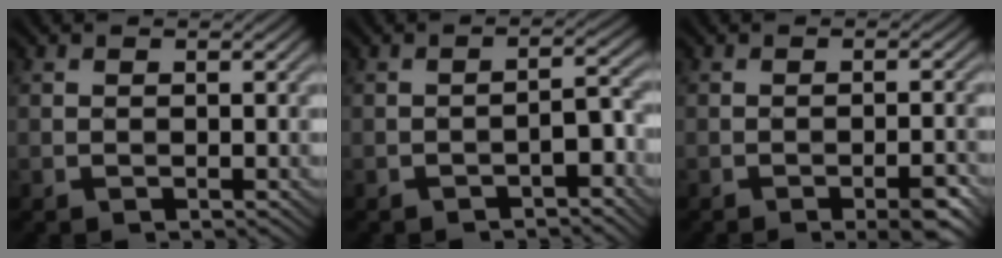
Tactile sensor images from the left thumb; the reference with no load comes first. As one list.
[{"total": 2.5, "force": [-1.8, 0.6, 1.6], "torque": [-0.022, 0.014, -0.031]}, {"total": 2.7, "force": [-1.9, 0.3, 1.9], "torque": [-0.024, 0.006, -0.030]}]